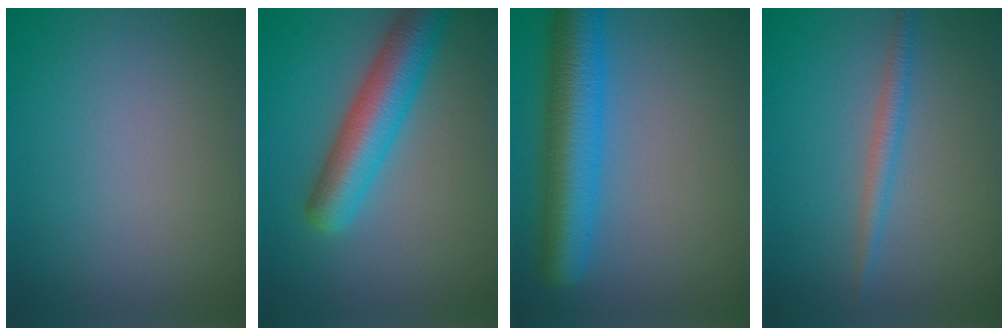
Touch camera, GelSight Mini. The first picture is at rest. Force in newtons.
{"total": 6.6, "press": 6.6, "slide": 0.2}
{"total": 7.8, "press": 7.8, "slide": 0.2}
{"total": 1.9, "press": 1.9, "slide": 0.0}